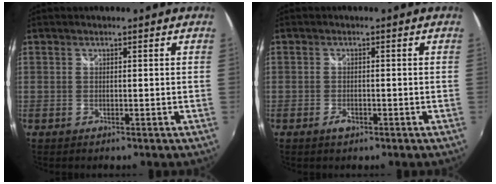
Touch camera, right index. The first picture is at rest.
{"total": 1.9, "force": [-1.0, 1.0, 1.2], "torque": [-0.023, -0.002, -0.019]}